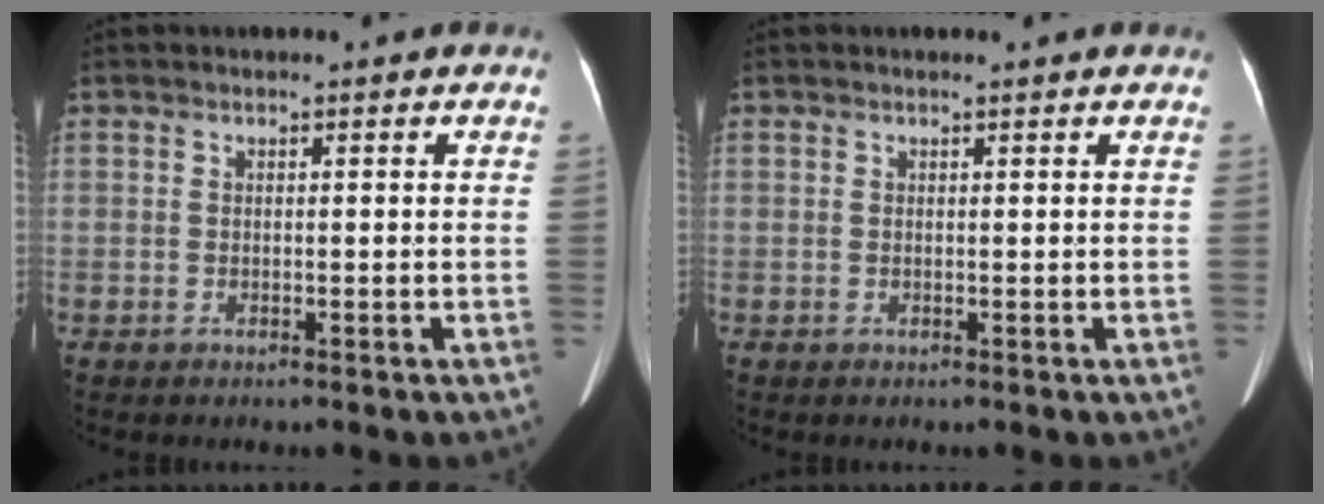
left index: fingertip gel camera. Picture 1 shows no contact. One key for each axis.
{"total": 1.0, "fx": 1.0, "fy": -0.1, "fz": 0.2, "tx": -0.011, "ty": 0.006, "tz": 0.015}